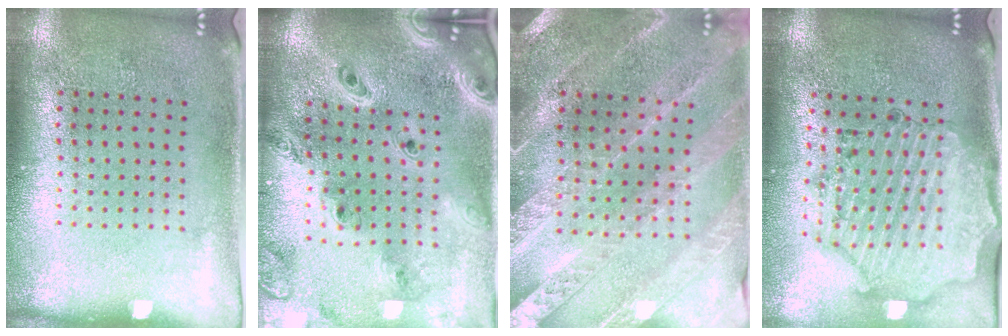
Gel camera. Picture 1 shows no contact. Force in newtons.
{"total": 2.8, "press": 2.4, "slide": 1.4}
{"total": 1.8, "press": 1.8, "slide": 0.1}
{"total": 1.9, "press": 1.8, "slide": 0.4}